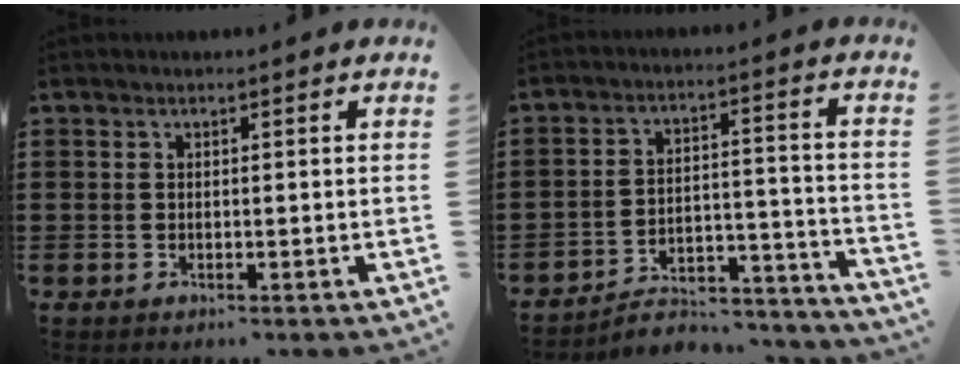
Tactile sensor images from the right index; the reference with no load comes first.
{"total": 5.1, "force": [-4.7, 1.4, 1.4], "torque": [-0.023, 0.008, -0.095]}